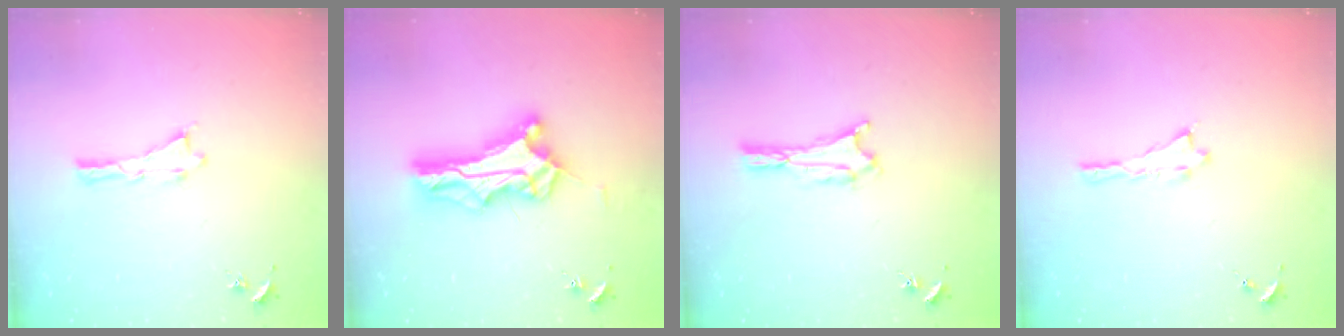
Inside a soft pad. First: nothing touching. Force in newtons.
{"total": 9.9, "press": 9.9, "slide": 0.8}
{"total": 1.7, "press": 1.7, "slide": 0.3}
{"total": 0.0}